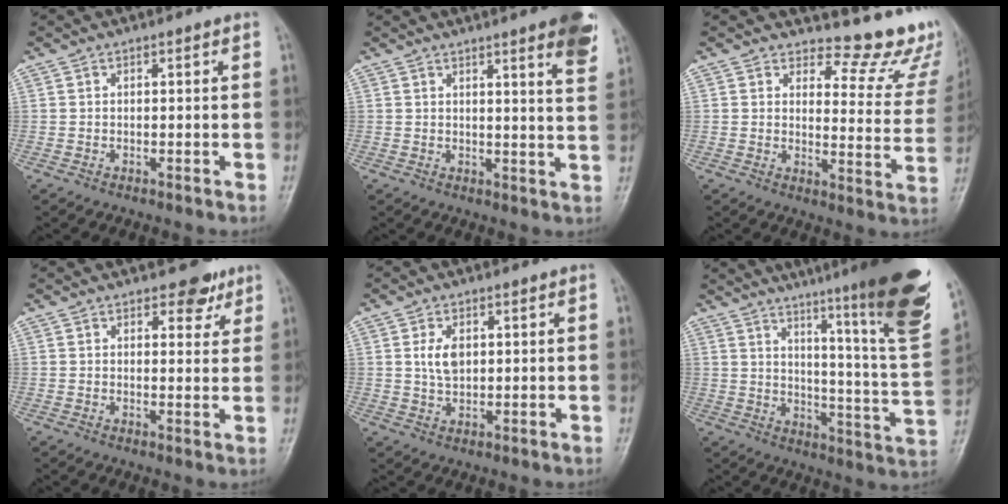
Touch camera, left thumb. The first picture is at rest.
{"total": 9.1, "force": [5.7, 1.0, 7.1], "torque": [-0.074, -0.025, 0.061]}
{"total": 14.9, "force": [13.5, 5.2, 3.5], "torque": [0.012, -0.134, 0.135]}
{"total": 4.6, "force": [3.2, 2.5, 2.1], "torque": [0.001, -0.016, 0.041]}
{"total": 4.5, "force": [1.1, 2.7, 3.4], "torque": [-0.056, -0.005, 0.024]}
{"total": 26.5, "force": [17.5, 1.7, 19.8], "torque": [-0.255, -0.104, 0.239]}